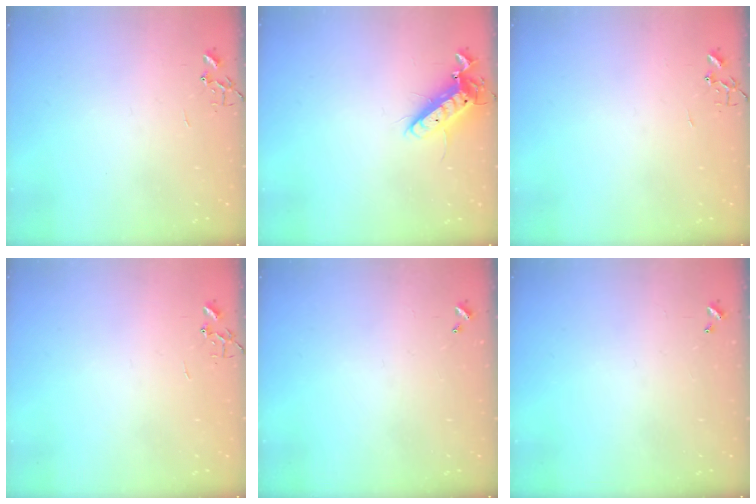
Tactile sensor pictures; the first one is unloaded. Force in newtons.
{"total": 12.2, "press": 12.0, "slide": 2.3}
{"total": 0.0}
{"total": 0.0}
{"total": 0.0}
{"total": 0.0}